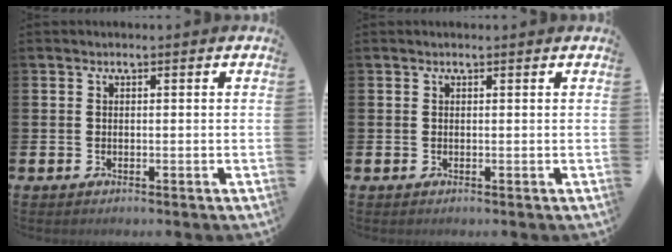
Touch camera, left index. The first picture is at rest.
{"total": 0.0}